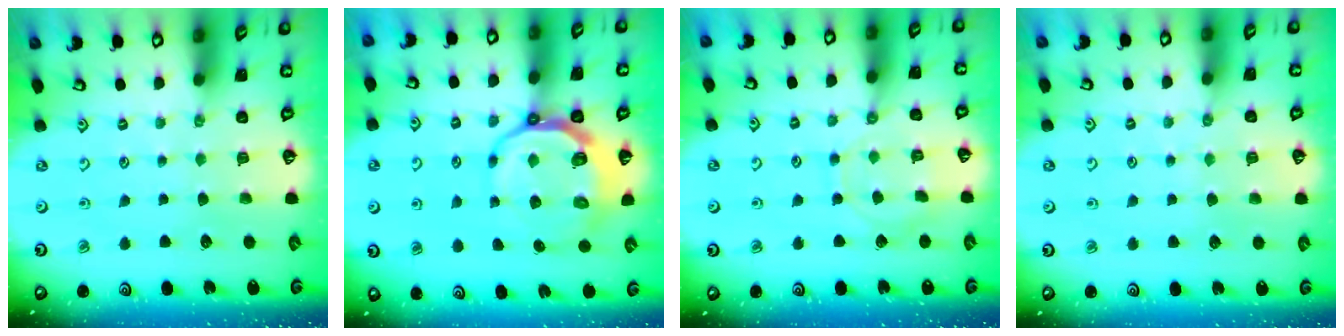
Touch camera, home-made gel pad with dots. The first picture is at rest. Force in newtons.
{"total": 9.8, "press": 9.2, "slide": 3.5}
{"total": 9.2, "press": 9.2, "slide": 0.8}
{"total": 4.7, "press": 4.6, "slide": 0.6}